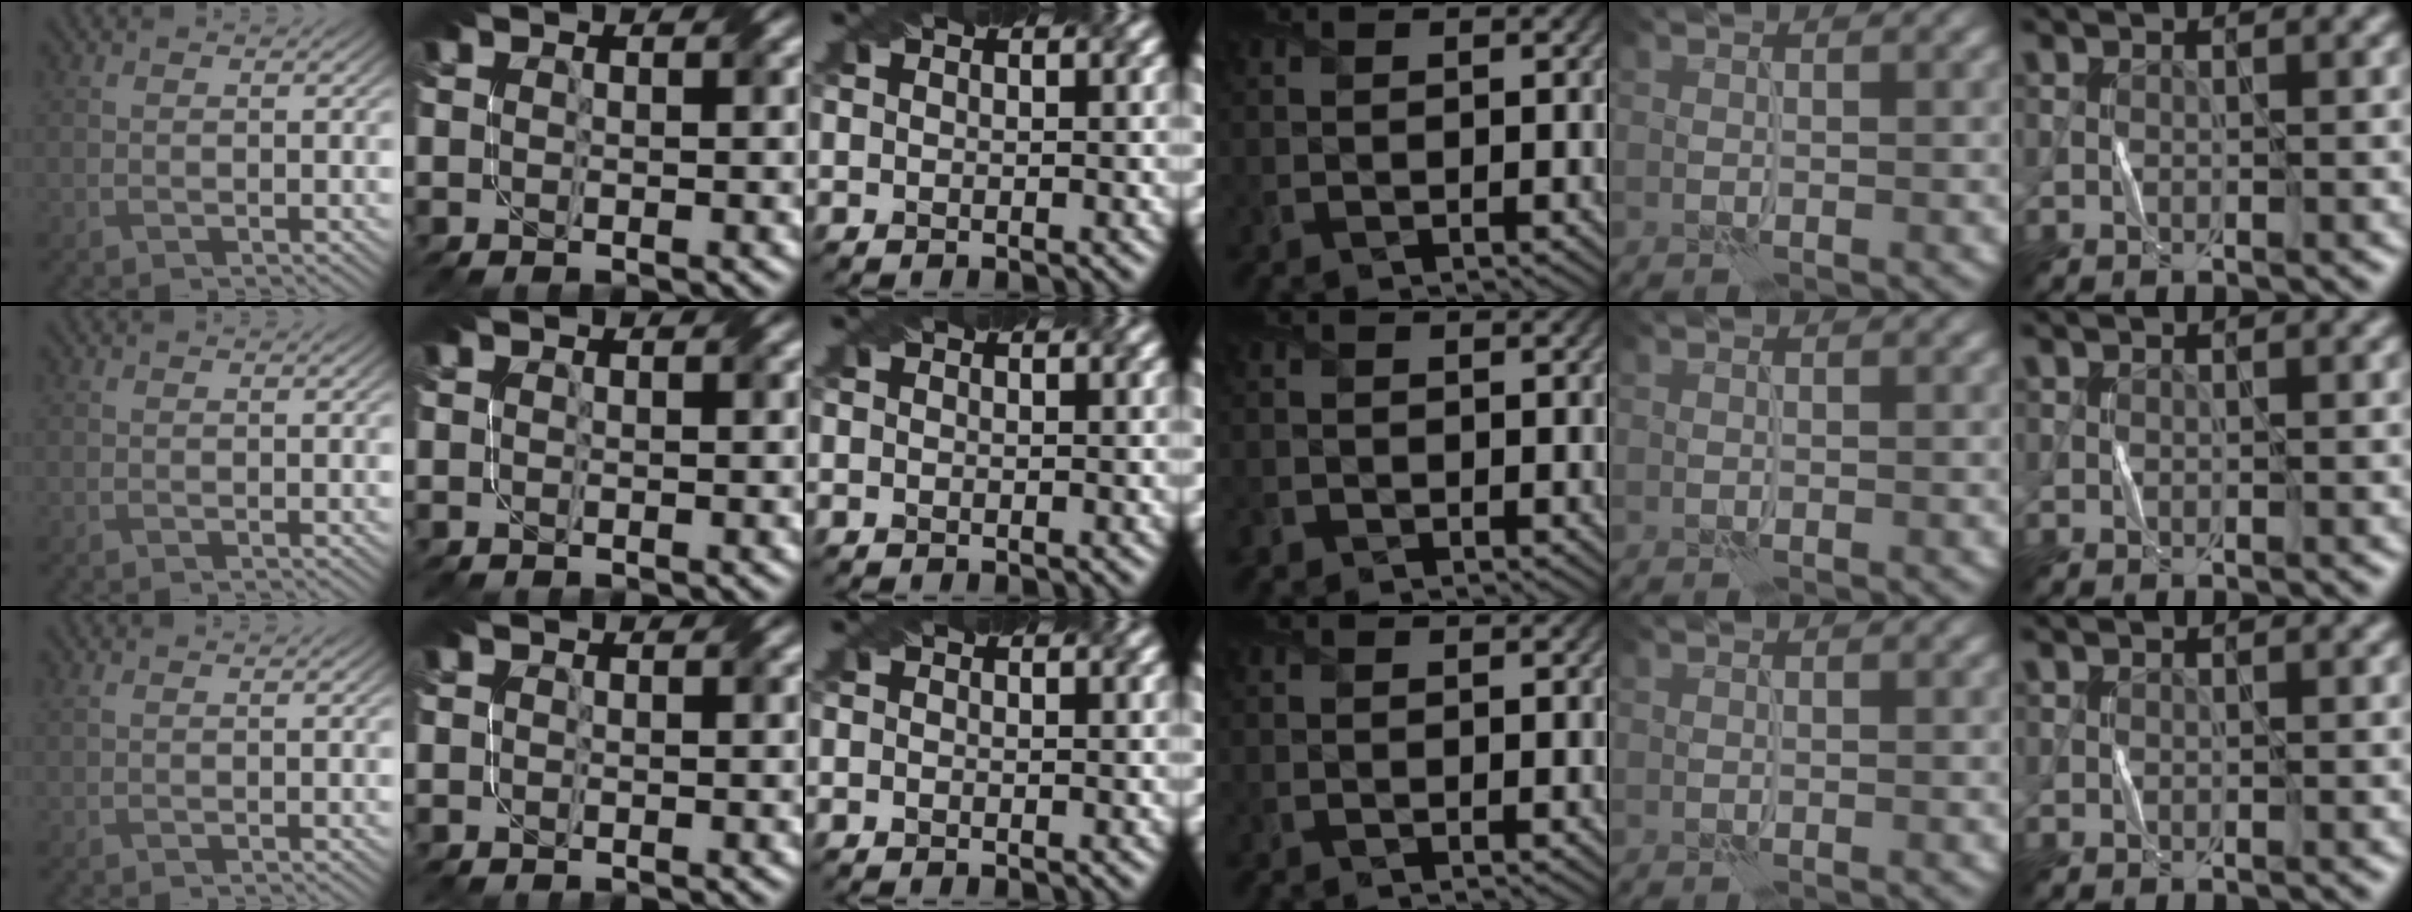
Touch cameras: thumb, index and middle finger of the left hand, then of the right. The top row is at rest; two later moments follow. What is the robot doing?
{"motion": "fold", "object": "paper"}